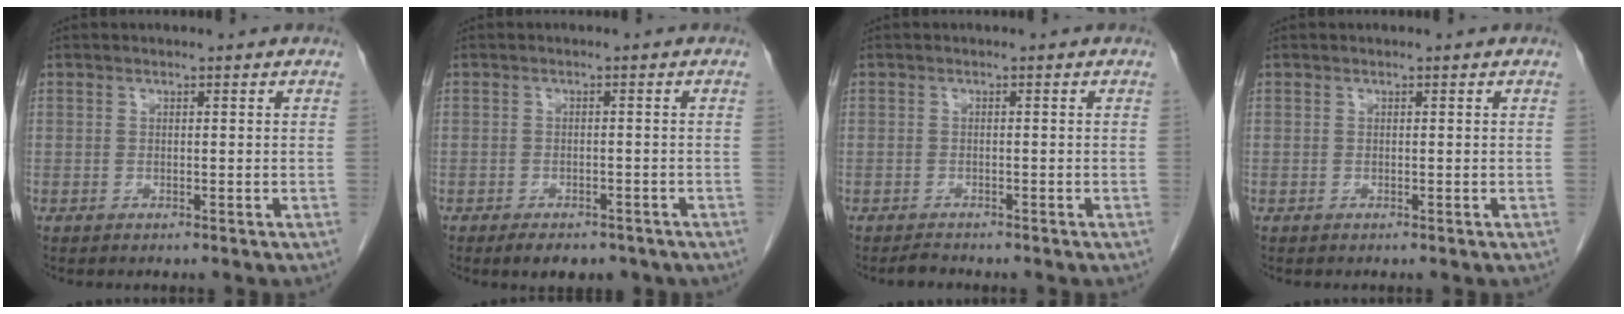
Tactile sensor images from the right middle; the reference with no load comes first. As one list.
[{"total": 5.9, "force": [-4.5, 2.7, 2.6], "torque": [-0.029, -0.001, -0.054]}, {"total": 1.1, "force": [-1.1, 0.2, 0.2], "torque": [-0.007, -0.005, -0.017]}, {"total": 0.0}]